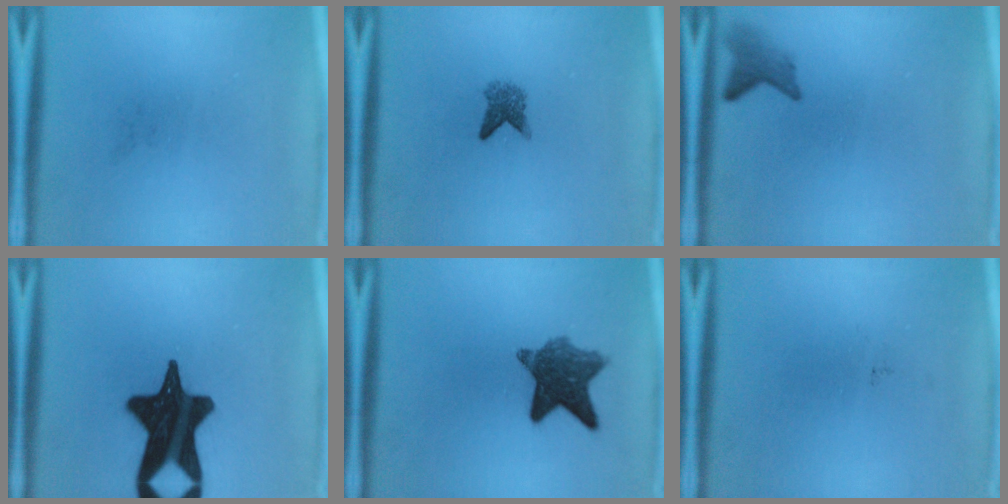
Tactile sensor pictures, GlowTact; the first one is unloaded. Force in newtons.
{"total": 2.7}
{"total": 2.4}
{"total": 18.6}
{"total": 8.8}
{"total": 0.0}